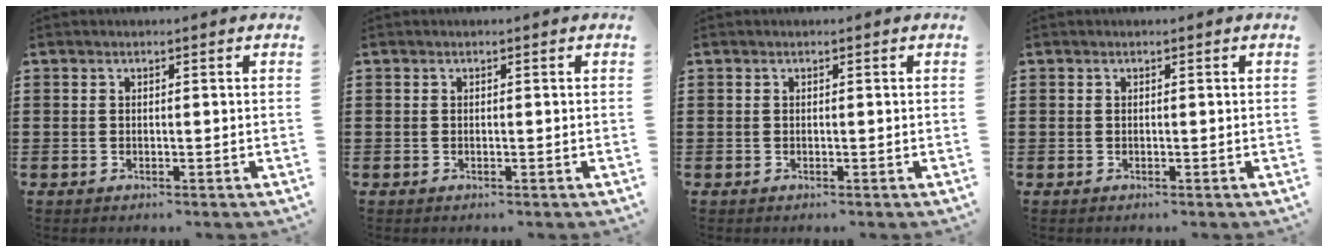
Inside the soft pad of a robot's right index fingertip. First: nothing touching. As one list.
[{"total": 0.0}, {"total": 0.0}, {"total": 0.0}]